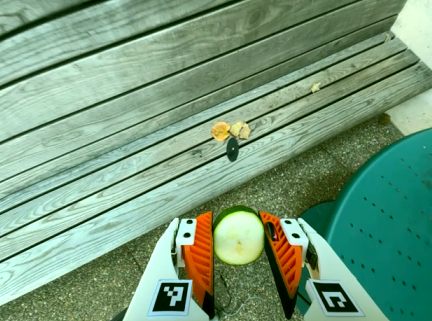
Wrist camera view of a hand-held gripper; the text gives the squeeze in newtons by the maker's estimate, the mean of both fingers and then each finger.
{"total": 9.2, "left": 9.3, "right": 9.1}